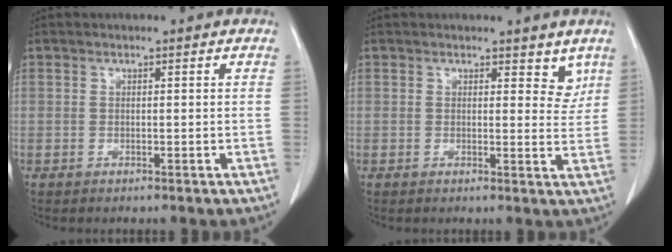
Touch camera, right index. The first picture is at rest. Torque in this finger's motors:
{"motor_torque": [-0.19, 0.23, 0.00, -0.01]}